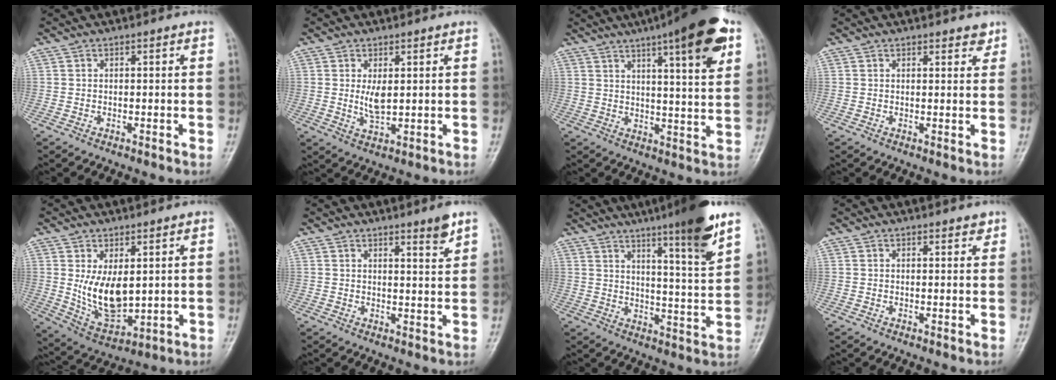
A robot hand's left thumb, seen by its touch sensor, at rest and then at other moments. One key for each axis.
{"total": 3.9, "fx": 0.8, "fy": 1.8, "fz": 3.4, "tx": -0.059, "ty": -0.013, "tz": 0.021}
{"total": 16.3, "fx": 8.6, "fy": 3.1, "fz": 13.5, "tx": -0.176, "ty": -0.025, "tz": 0.119}
{"total": 2.1, "fx": 1.7, "fy": 0.9, "fz": 0.8, "tx": 0.004, "ty": -0.010, "tz": 0.018}
{"total": 10.1, "fx": 1.6, "fy": 5.5, "fz": 8.4, "tx": -0.131, "ty": -0.025, "tz": 0.050}
{"total": 3.7, "fx": 2.7, "fy": 0.3, "fz": 2.6, "tx": -0.033, "ty": -0.025, "tz": 0.040}
{"total": 13.4, "fx": 8.5, "fy": 0.7, "fz": 10.3, "tx": -0.146, "ty": -0.049, "tz": 0.128}
{"total": 1.5, "fx": 1.2, "fy": 0.6, "fz": 0.6, "tx": -0.001, "ty": -0.007, "tz": 0.013}